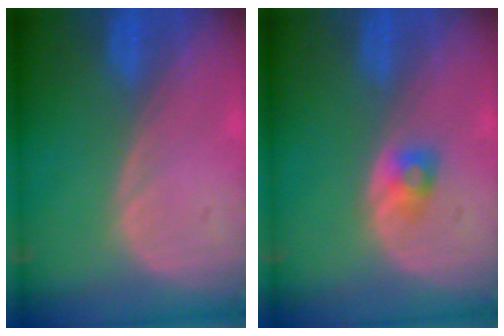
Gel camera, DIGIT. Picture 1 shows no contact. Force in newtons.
{"total": 2.2, "press": 2.1, "slide": 0.3}